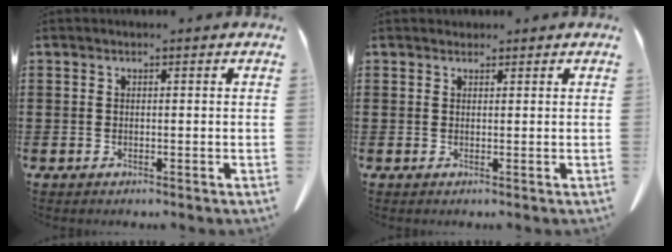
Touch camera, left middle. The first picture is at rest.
{"total": 1.1, "force": [1.0, 0.2, -0.1], "torque": [0.008, -0.001, 0.020]}